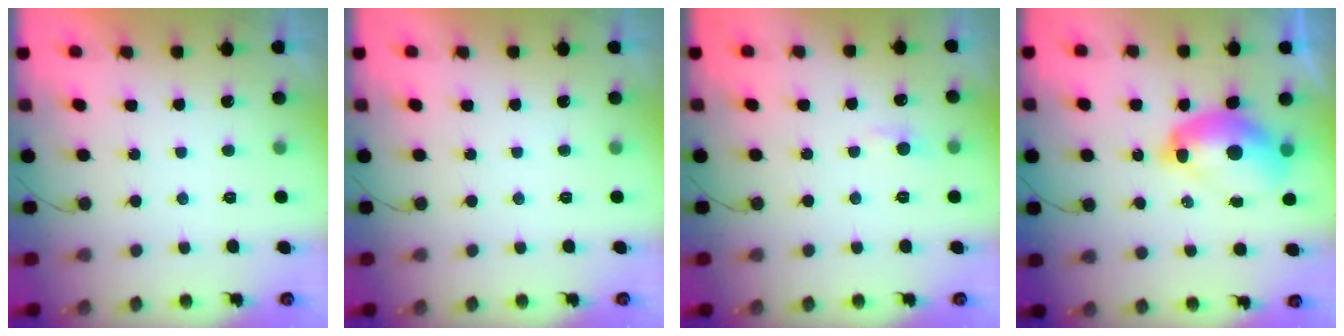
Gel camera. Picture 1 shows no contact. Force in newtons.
{"total": 0.0}
{"total": 4.8, "press": 4.7, "slide": 0.7}
{"total": 11.4, "press": 11.3, "slide": 1.0}